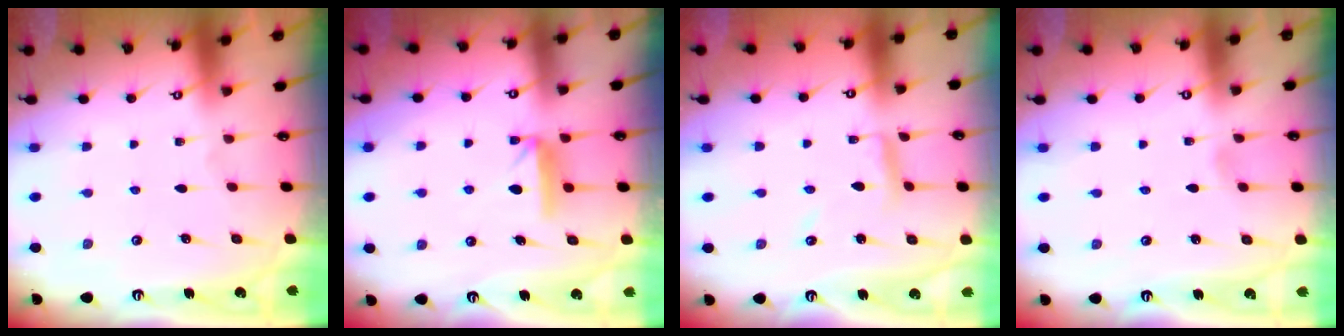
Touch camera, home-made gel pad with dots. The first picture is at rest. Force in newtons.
{"total": 7.8, "press": 7.8, "slide": 0.2}
{"total": 6.1, "press": 6.1, "slide": 0.3}
{"total": 1.9, "press": 1.9, "slide": 0.2}